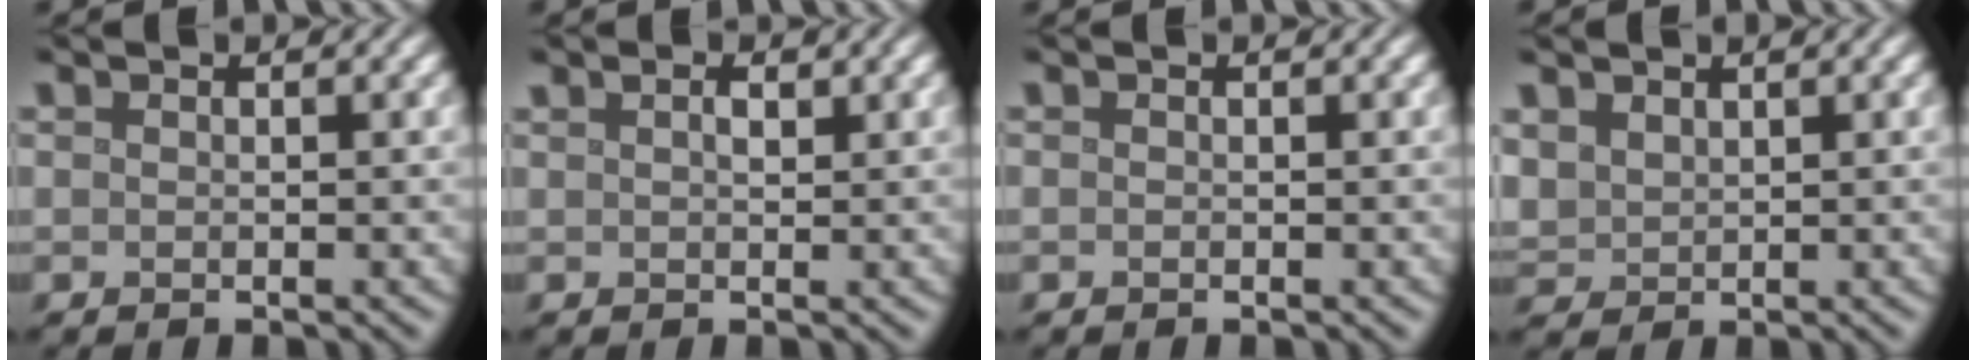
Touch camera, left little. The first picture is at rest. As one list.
[{"total": 1.3, "force": [0.7, 0.6, 0.9], "torque": [-0.017, 0.002, 0.014]}, {"total": 0.0}, {"total": 2.1, "force": [1.4, 1.4, 0.7], "torque": [-0.022, 0.000, 0.033]}]